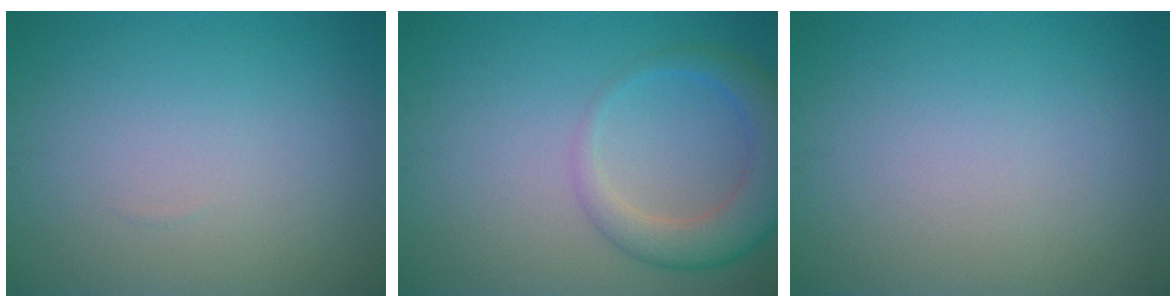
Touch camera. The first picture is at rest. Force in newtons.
{"total": 4.6, "press": 4.6, "slide": 0.2}
{"total": 0.0}